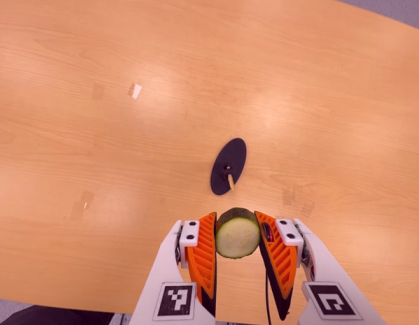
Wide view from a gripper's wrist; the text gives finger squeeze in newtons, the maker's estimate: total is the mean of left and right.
{"total": 9.9, "left": 9.4, "right": 10.3}